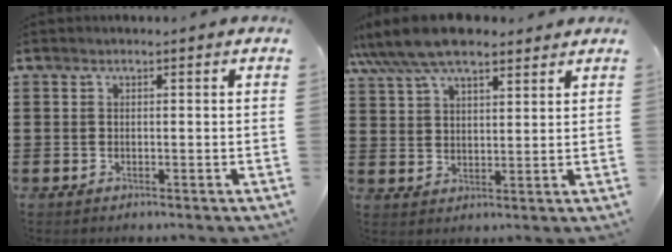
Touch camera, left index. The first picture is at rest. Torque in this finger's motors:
{"motor_torque": [1.93, -0.21, 1.05, 0.21]}